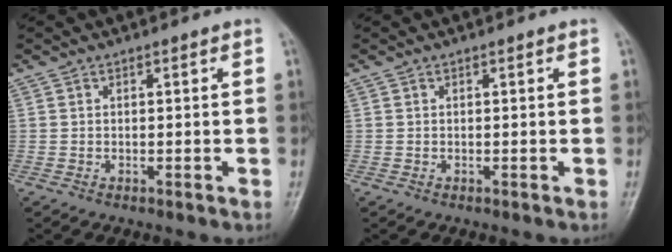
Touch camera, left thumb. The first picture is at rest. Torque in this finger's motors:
{"motor_torque": [0.00, 0.00, 0.00, -0.02, 0.00]}